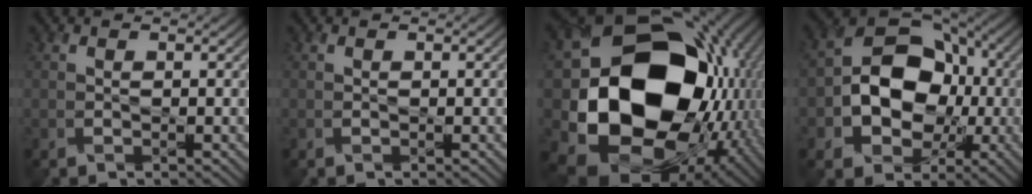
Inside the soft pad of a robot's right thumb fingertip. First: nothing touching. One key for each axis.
{"total": 0.0}
{"total": 21.3, "fx": -1.8, "fy": 17.0, "fz": 12.7, "tx": -0.298, "ty": -0.055, "tz": -0.002}
{"total": 12.7, "fx": -1.8, "fy": 9.8, "fz": 7.9, "tx": -0.143, "ty": -0.002, "tz": -0.045}